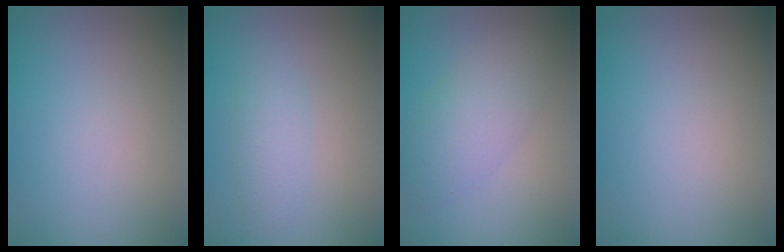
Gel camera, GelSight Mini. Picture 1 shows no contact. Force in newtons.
{"total": 1.9, "press": 1.9, "slide": 0.0}
{"total": 3.7, "press": 3.7, "slide": 0.2}
{"total": 0.0}